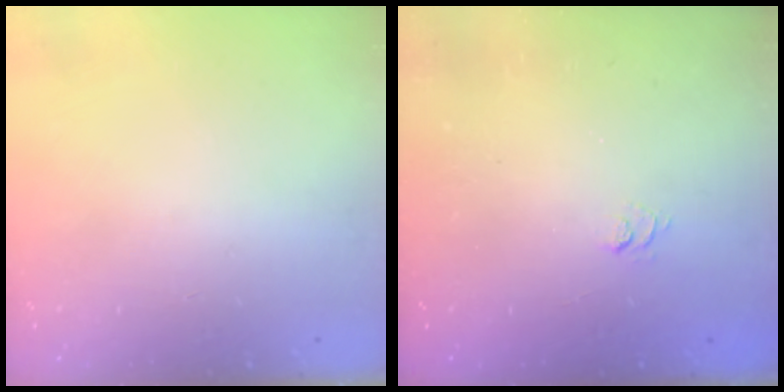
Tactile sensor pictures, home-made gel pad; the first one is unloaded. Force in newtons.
{"total": 1.9, "press": 1.5, "slide": 1.3}